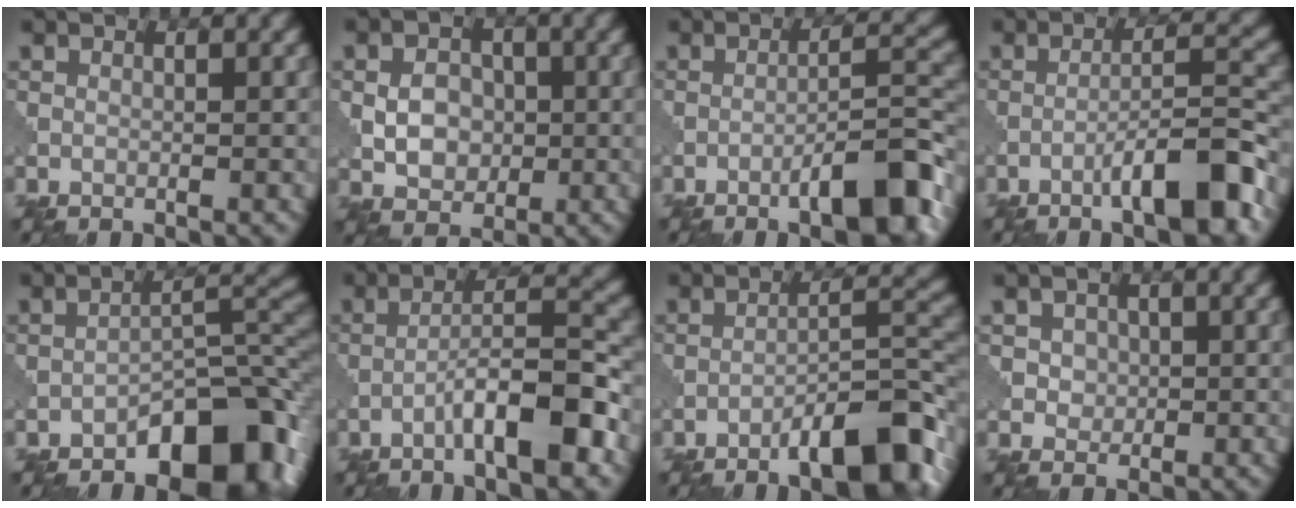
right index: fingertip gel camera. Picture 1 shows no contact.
{"total": 3.9, "force": [-0.3, 3.1, 2.3], "torque": [-0.035, 0.002, -0.007]}
{"total": 7.5, "force": [-4.3, 1.5, 5.9], "torque": [-0.086, 0.017, -0.066]}
{"total": 7.0, "force": [-4.0, 1.0, 5.6], "torque": [-0.084, 0.017, -0.067]}
{"total": 9.3, "force": [-5.6, 4.0, 6.2], "torque": [-0.068, 0.016, -0.092]}
{"total": 6.9, "force": [-3.4, 1.2, 6.0], "torque": [-0.093, 0.024, -0.060]}
{"total": 8.6, "force": [-5.4, 2.2, 6.3], "torque": [-0.091, 0.015, -0.086]}
{"total": 2.4, "force": [0.6, 2.1, 1.0], "torque": [-0.017, 0.000, 0.016]}